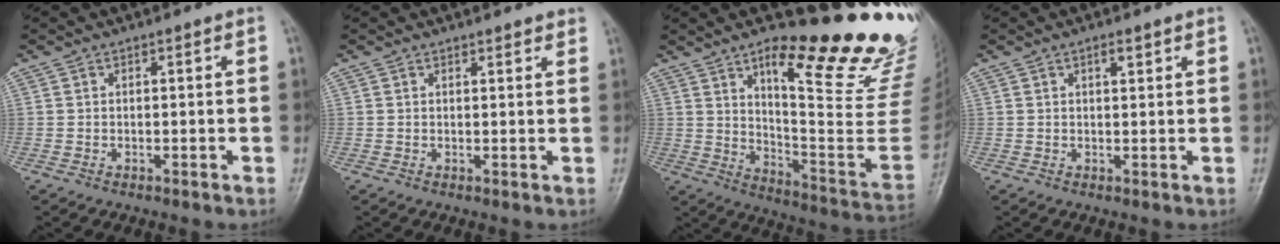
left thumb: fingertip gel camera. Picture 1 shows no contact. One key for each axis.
{"total": 1.9, "fx": 1.7, "fy": 0.7, "fz": 0.6, "tx": 0.008, "ty": -0.006, "tz": 0.018}
{"total": 27.1, "fx": 16.9, "fy": 5.8, "fz": 20.4, "tx": -0.233, "ty": -0.103, "tz": 0.248}
{"total": 2.0, "fx": 1.2, "fy": 0.8, "fz": 1.4, "tx": -0.017, "ty": -0.005, "tz": 0.017}